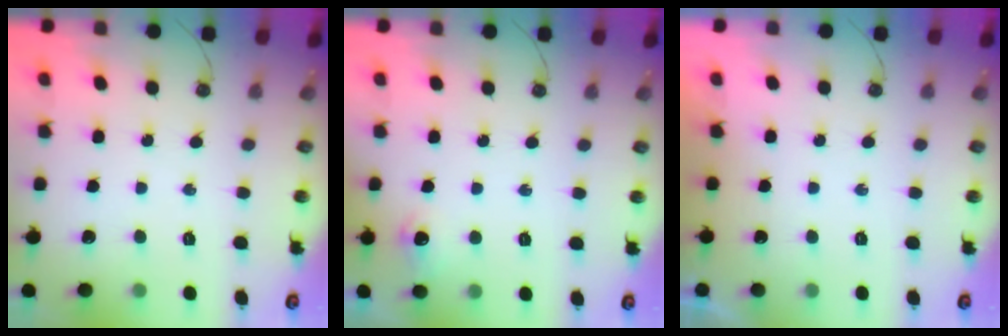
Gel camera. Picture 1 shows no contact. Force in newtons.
{"total": 5.9, "press": 5.8, "slide": 1.1}
{"total": 0.0}